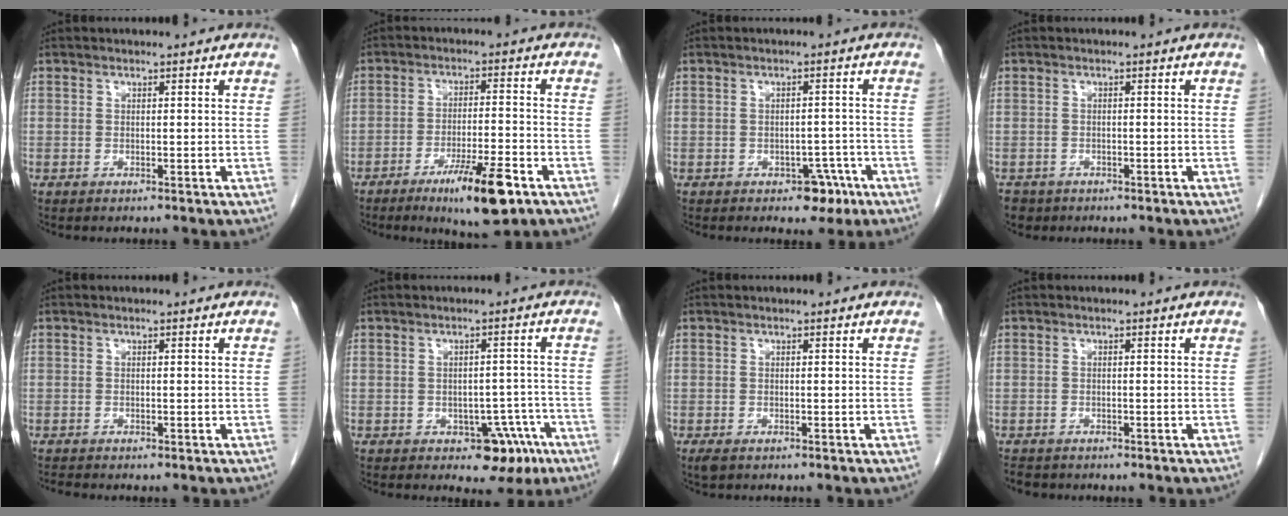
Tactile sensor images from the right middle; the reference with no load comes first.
{"total": 9.8, "force": [-5.7, 1.0, 7.9], "torque": [-0.132, -0.018, -0.089]}
{"total": 3.8, "force": [-2.2, 2.2, 2.1], "torque": [-0.020, 0.004, -0.022]}
{"total": 3.0, "force": [-2.2, 2.1, 0.4], "torque": [-0.012, -0.001, -0.036]}
{"total": 0.5, "force": [-0.5, 0.0, 0.1], "torque": [-0.011, -0.005, -0.010]}
{"total": 6.0, "force": [-3.3, 3.5, 3.7], "torque": [-0.033, 0.015, -0.033]}
{"total": 1.7, "force": [-1.0, 0.8, 1.0], "torque": [-0.021, -0.004, -0.012]}
{"total": 2.7, "force": [-2.3, 1.3, 0.7], "torque": [-0.020, -0.004, -0.031]}